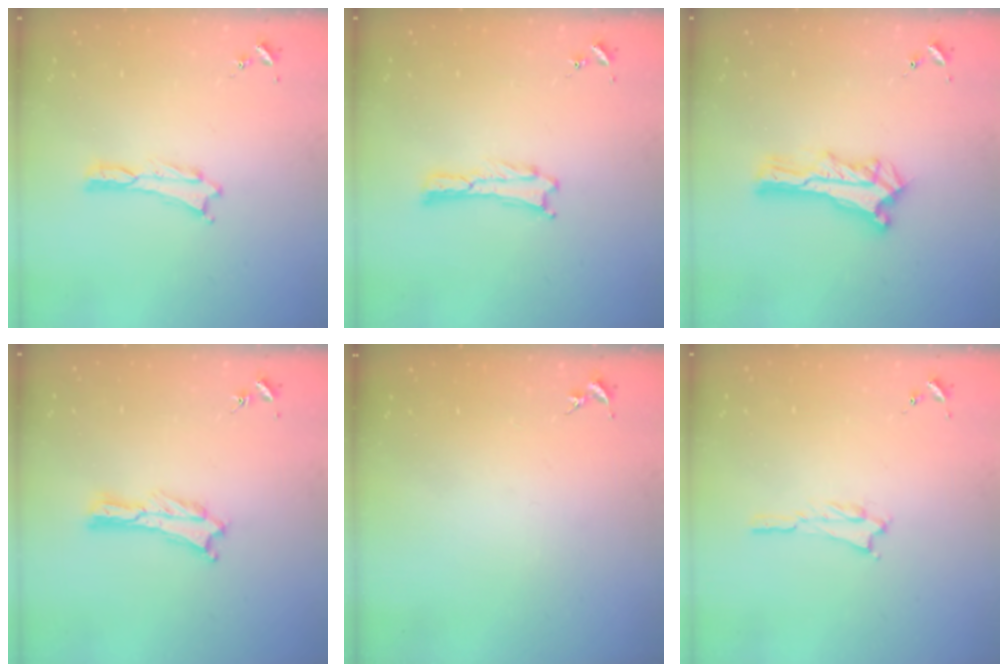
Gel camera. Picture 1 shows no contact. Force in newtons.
{"total": 0.0}
{"total": 3.2, "press": 3.2, "slide": 0.3}
{"total": 0.7, "press": 0.7, "slide": 0.2}
{"total": 0.0}
{"total": 1.1, "press": 1.1, "slide": 0.2}